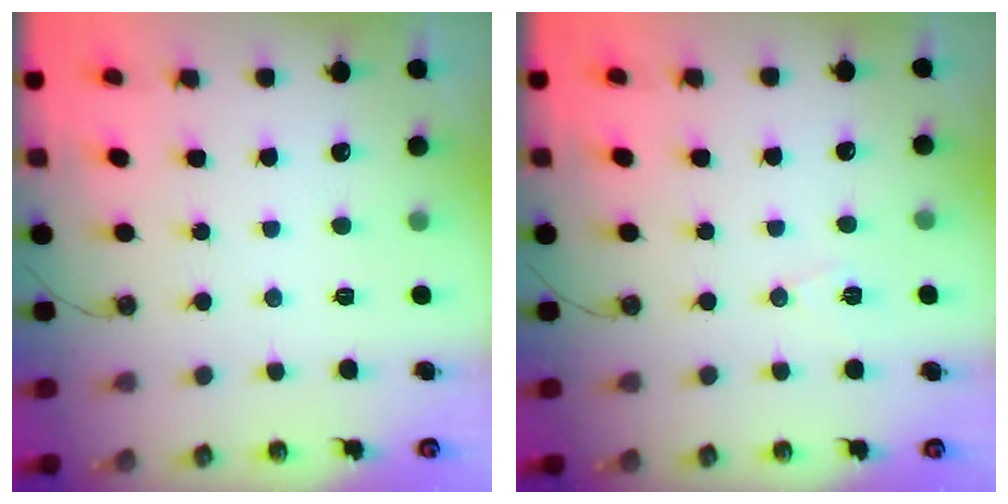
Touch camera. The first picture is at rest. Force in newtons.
{"total": 6.3, "press": 4.5, "slide": 4.4}